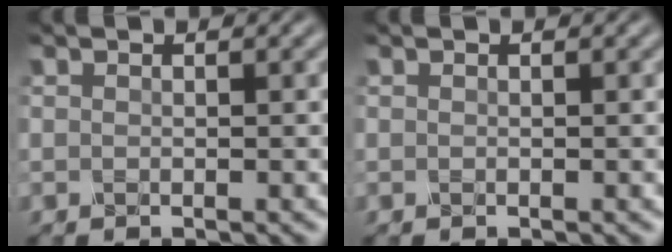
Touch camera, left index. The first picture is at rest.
{"total": 0.0}